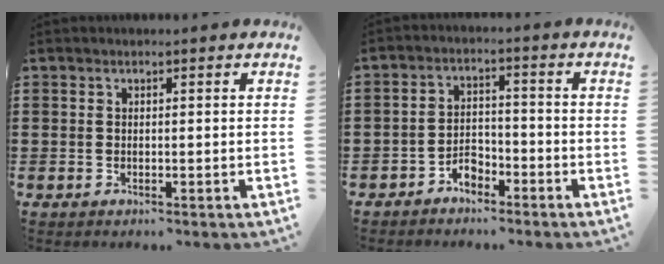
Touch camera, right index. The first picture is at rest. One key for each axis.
{"total": 3.5, "fx": -2.9, "fy": 1.4, "fz": 1.1, "tx": -0.025, "ty": 0.007, "tz": -0.059}